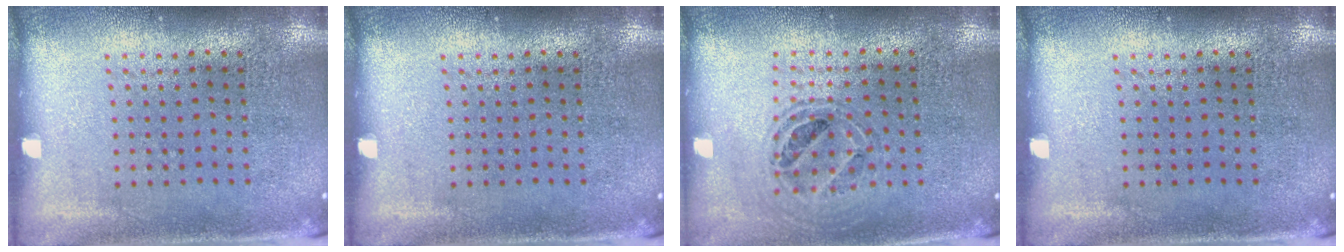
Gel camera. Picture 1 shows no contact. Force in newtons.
{"total": 0.0}
{"total": 0.8, "press": 0.8, "slide": 0.0}
{"total": 0.0}